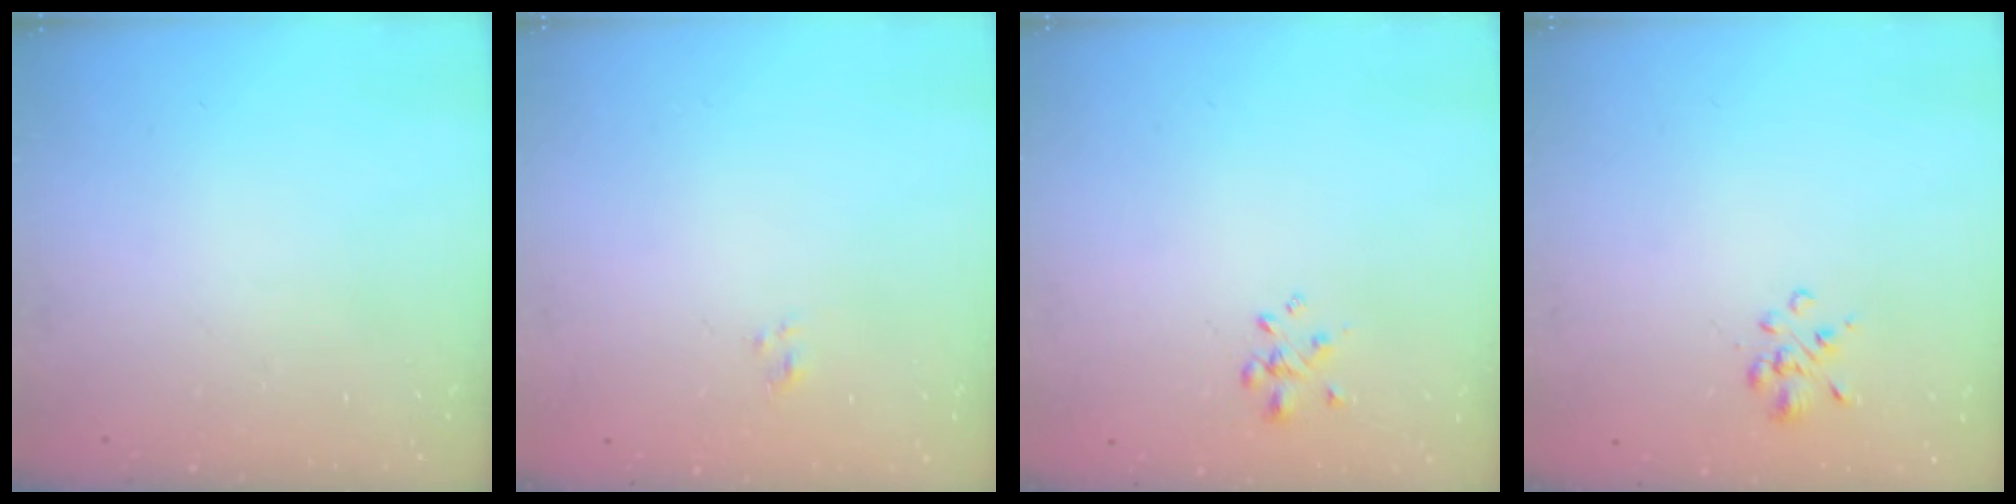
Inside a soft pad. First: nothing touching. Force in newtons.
{"total": 1.2, "press": 1.0, "slide": 0.7}
{"total": 0.6, "press": 0.5, "slide": 0.3}
{"total": 1.9, "press": 1.7, "slide": 0.8}